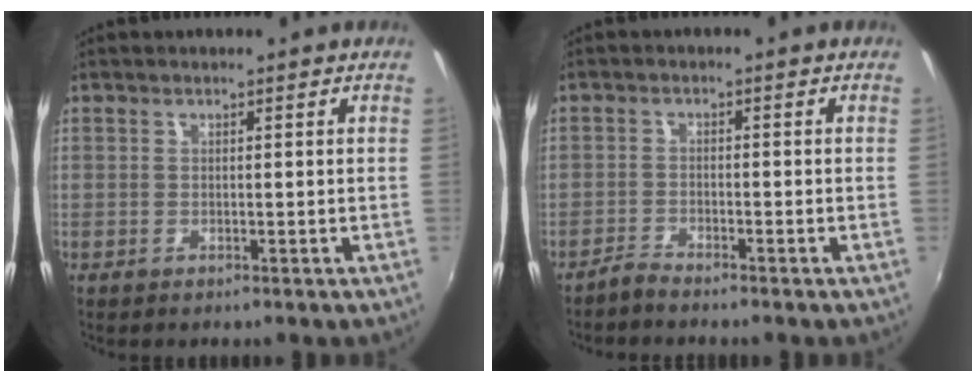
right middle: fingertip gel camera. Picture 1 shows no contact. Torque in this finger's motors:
{"motor_torque": [0.20, -0.13, -0.02, 0.00]}